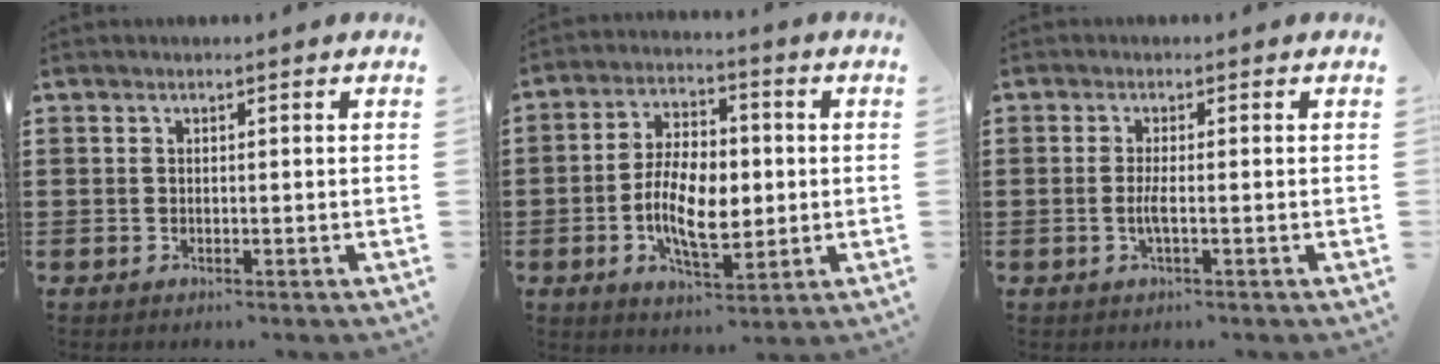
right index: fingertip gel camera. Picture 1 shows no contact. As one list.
[{"total": 10.0, "force": [-1.3, 5.3, 8.4], "torque": [-0.160, 0.003, -0.029]}, {"total": 2.3, "force": [-0.6, 0.2, 2.2], "torque": [-0.047, -0.005, -0.014]}]